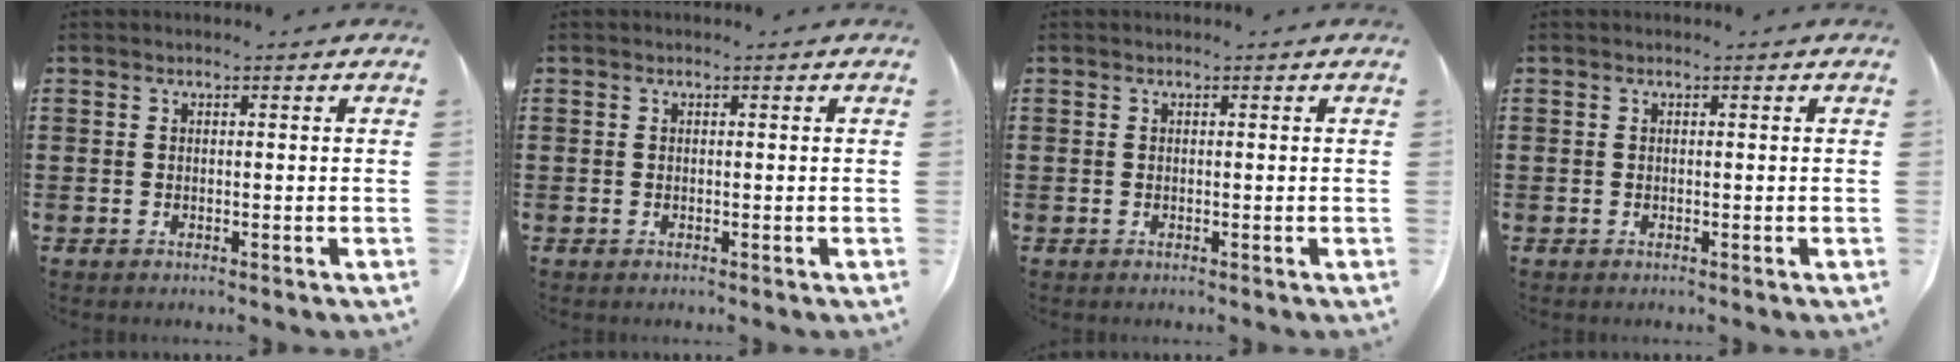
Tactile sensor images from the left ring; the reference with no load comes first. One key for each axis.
{"total": 0.0}
{"total": 0.0}
{"total": 0.0}